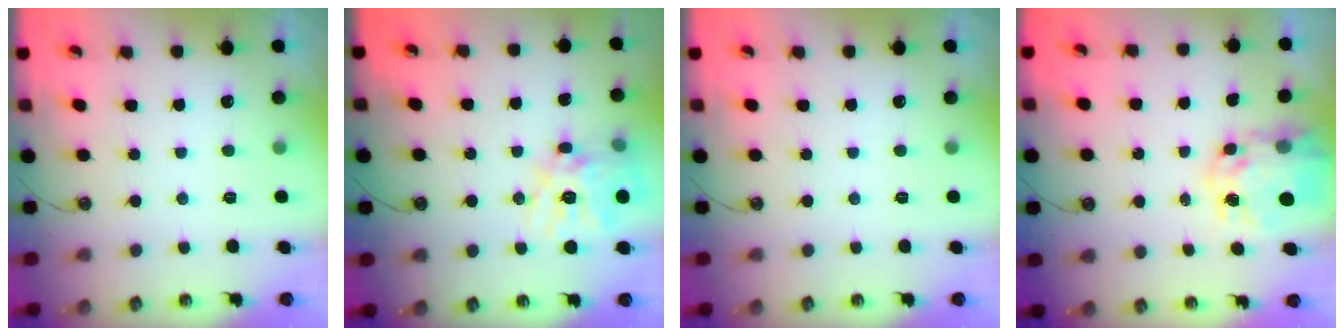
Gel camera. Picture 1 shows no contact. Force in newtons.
{"total": 16.4, "press": 16.2, "slide": 2.5}
{"total": 0.0}
{"total": 10.1, "press": 10.0, "slide": 0.9}